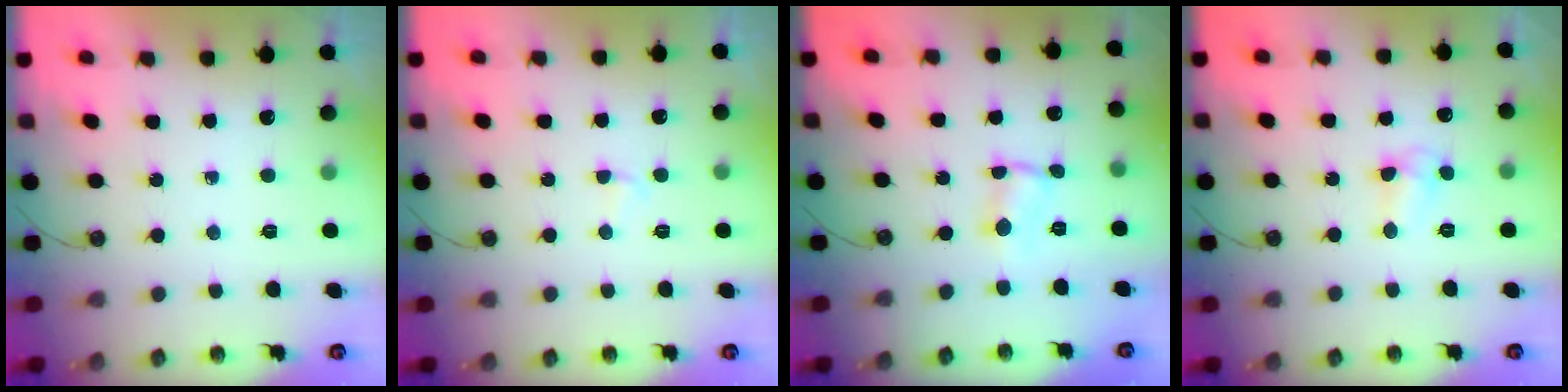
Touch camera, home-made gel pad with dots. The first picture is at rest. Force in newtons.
{"total": 2.6, "press": 2.6, "slide": 0.2}
{"total": 1.1, "press": 1.0, "slide": 0.2}
{"total": 5.6, "press": 5.6, "slide": 0.8}